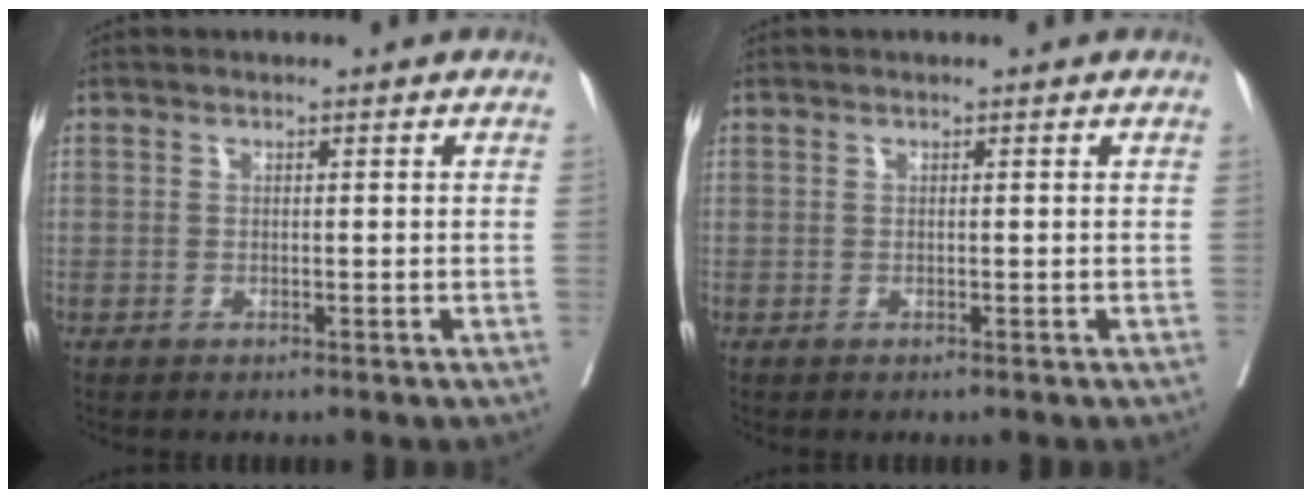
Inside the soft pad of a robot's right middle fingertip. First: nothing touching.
{"total": 0.0}